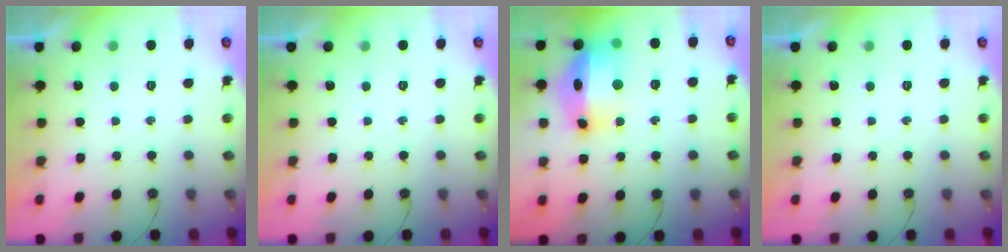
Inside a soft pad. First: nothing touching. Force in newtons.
{"total": 0.0}
{"total": 16.8, "press": 16.7, "slide": 1.8}
{"total": 0.0}